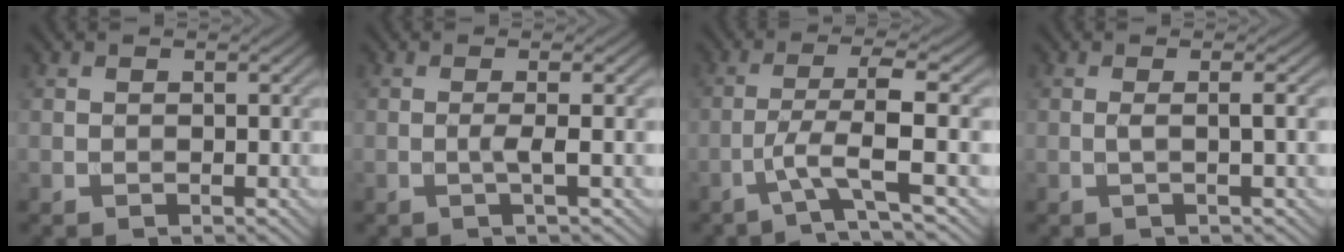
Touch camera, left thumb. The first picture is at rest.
{"total": 2.9, "force": [-0.3, 0.3, 2.8], "torque": [-0.049, 0.005, -0.014]}
{"total": 5.3, "force": [-1.6, 0.4, 5.0], "torque": [-0.092, 0.012, -0.047]}
{"total": 2.6, "force": [0.1, 0.5, 2.6], "torque": [-0.039, 0.007, -0.008]}